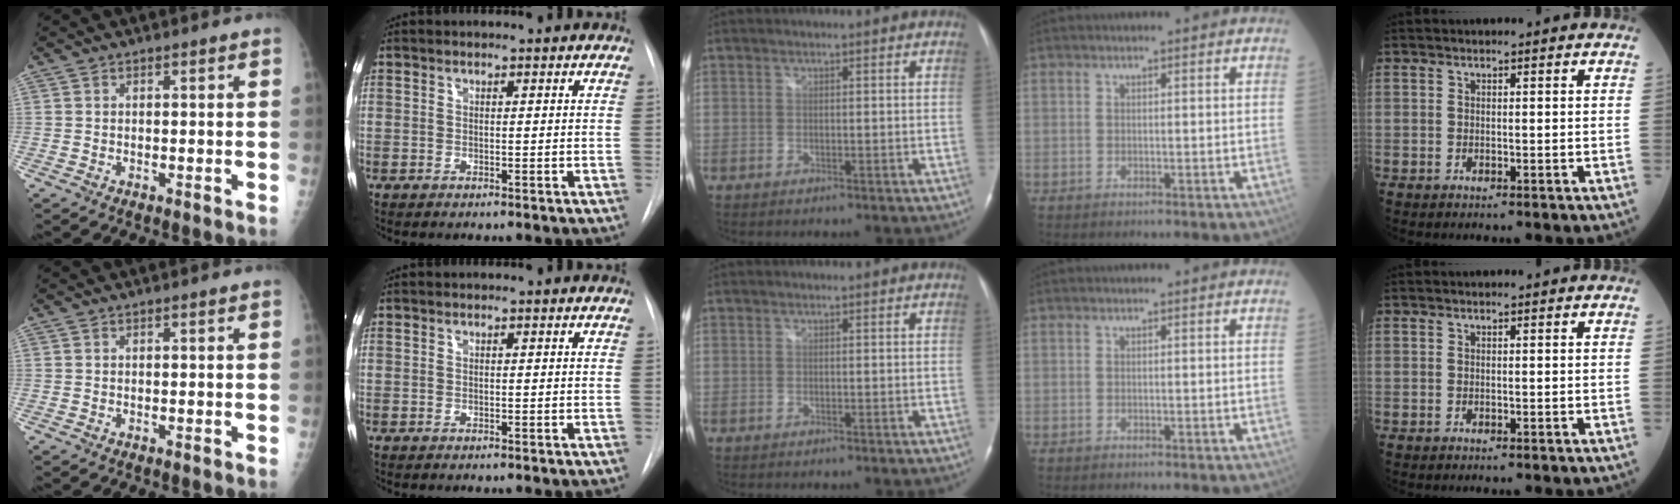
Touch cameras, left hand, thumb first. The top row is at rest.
{}